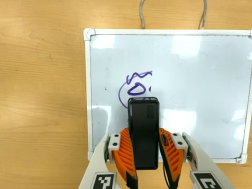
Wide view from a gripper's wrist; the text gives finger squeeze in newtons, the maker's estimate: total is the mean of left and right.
{"total": 10.3, "left": 8.4, "right": 12.2}